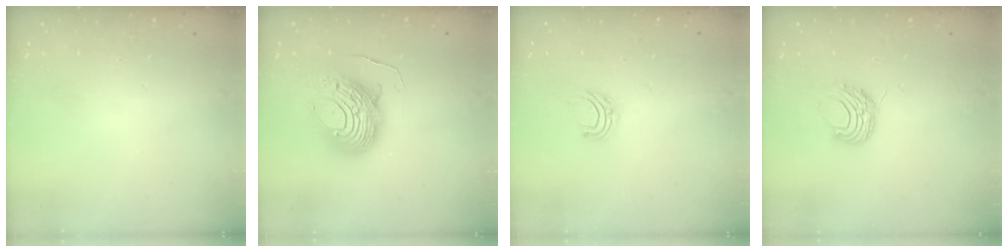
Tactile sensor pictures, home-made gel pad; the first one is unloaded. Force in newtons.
{"total": 13.2, "press": 13.1, "slide": 1.5}
{"total": 5.9, "press": 5.9, "slide": 0.4}
{"total": 7.6, "press": 7.6, "slide": 0.5}